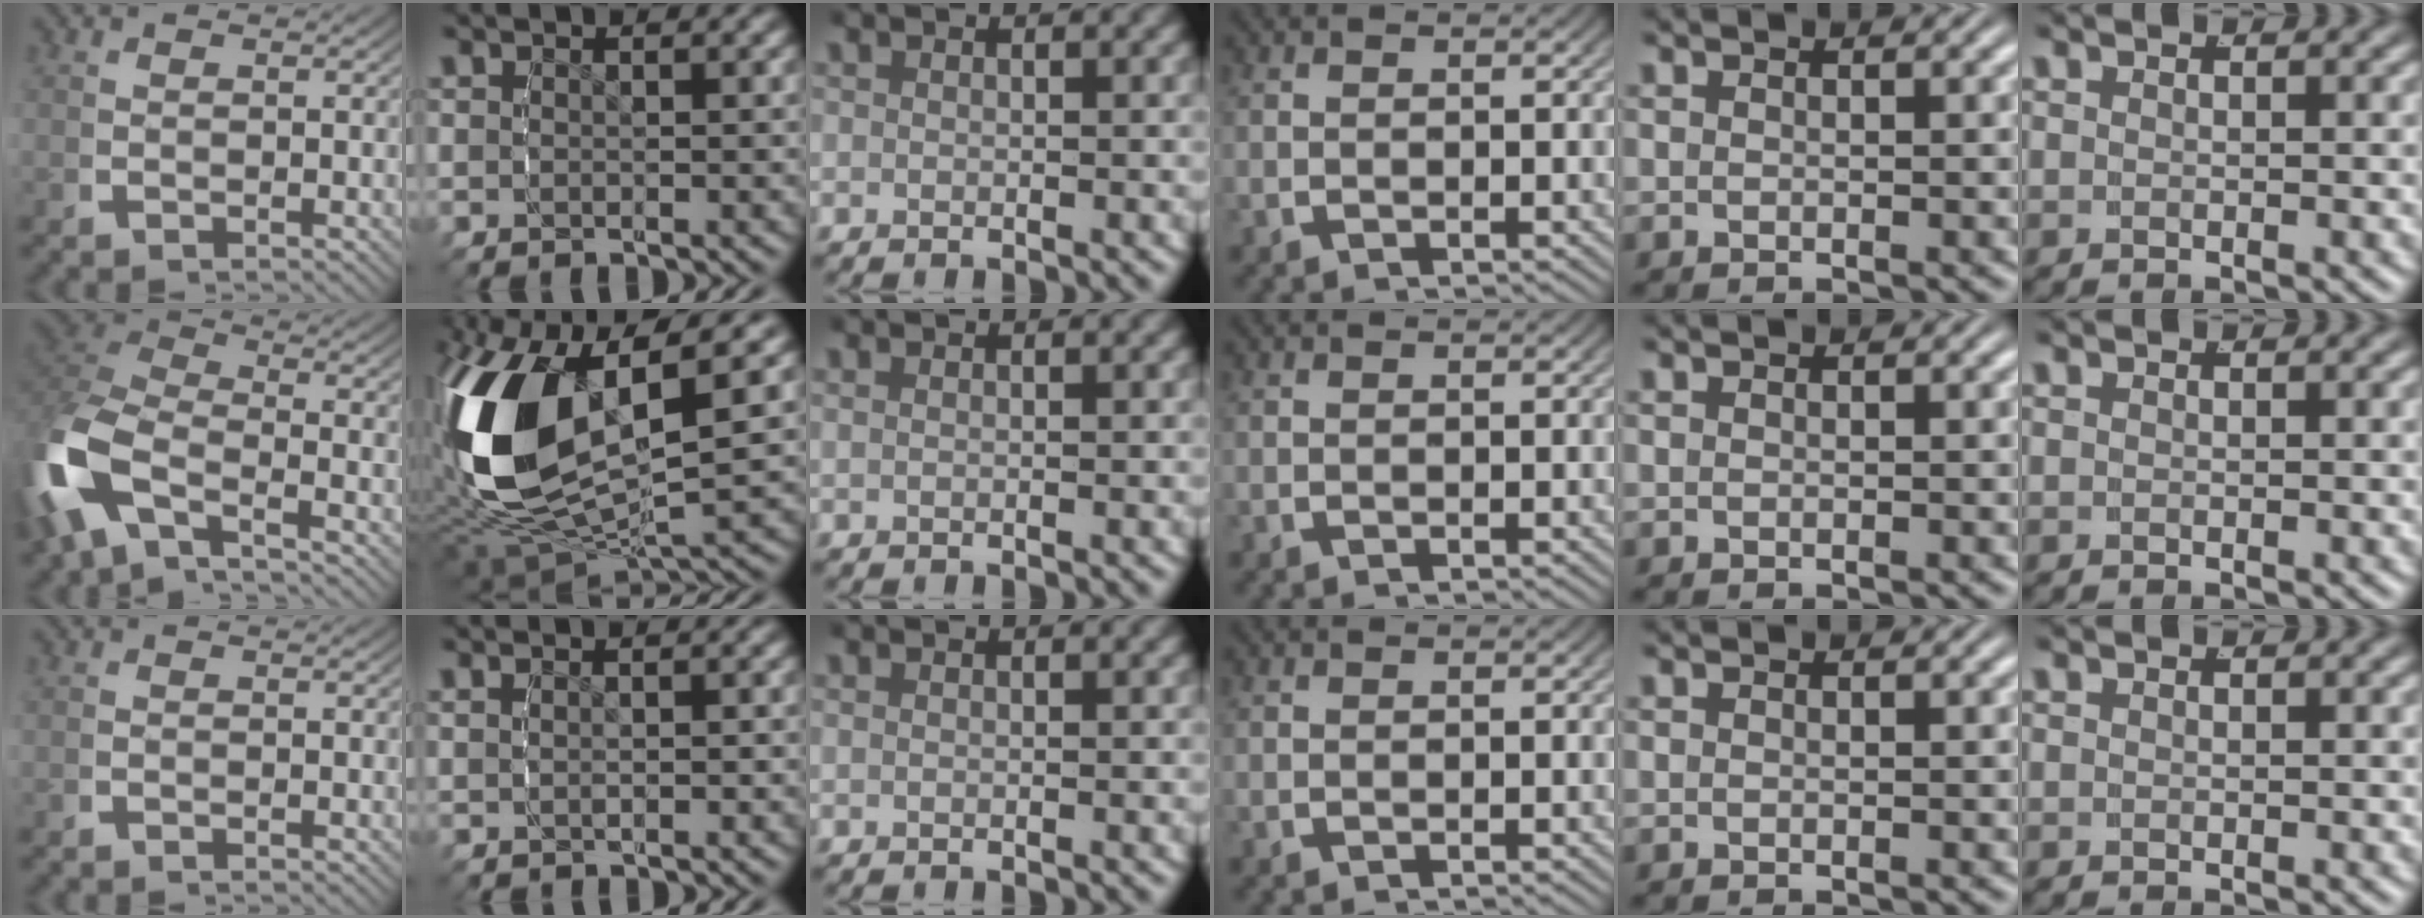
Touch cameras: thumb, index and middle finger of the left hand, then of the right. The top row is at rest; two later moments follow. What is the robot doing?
{"motion": "lift_and_place", "object": "pen"}